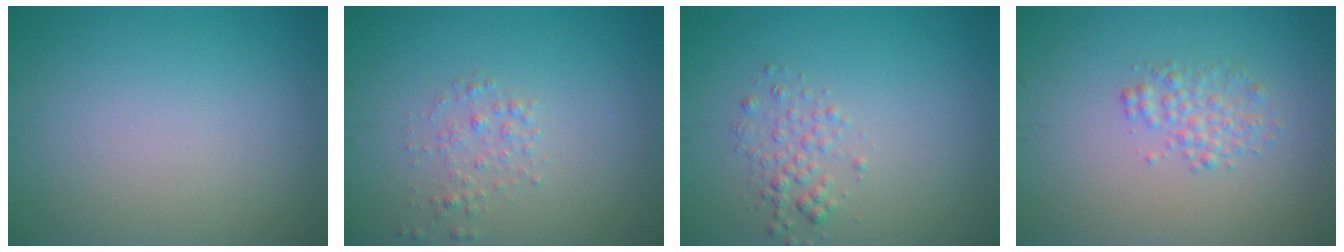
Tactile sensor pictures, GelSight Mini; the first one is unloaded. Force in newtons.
{"total": 1.4, "press": 1.4, "slide": 0.0}
{"total": 1.7, "press": 1.7, "slide": 0.1}
{"total": 2.0, "press": 2.0, "slide": 0.1}